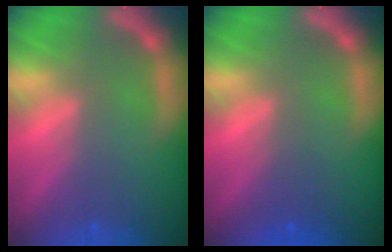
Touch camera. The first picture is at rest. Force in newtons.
{"total": 1.5}